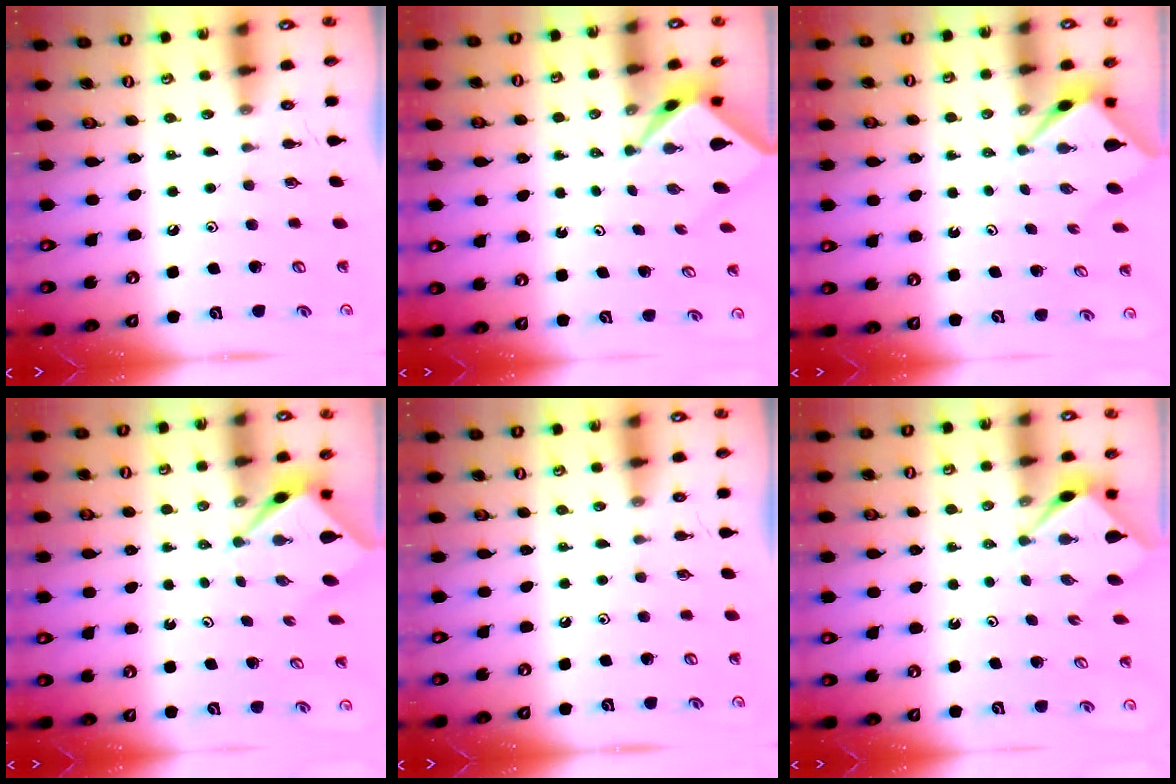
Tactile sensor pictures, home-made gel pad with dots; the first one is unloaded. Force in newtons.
{"total": 2.4, "press": 2.4, "slide": 0.2}
{"total": 2.6, "press": 2.6, "slide": 0.2}
{"total": 2.6, "press": 2.6, "slide": 0.1}
{"total": 0.0}
{"total": 3.0, "press": 3.0, "slide": 0.3}